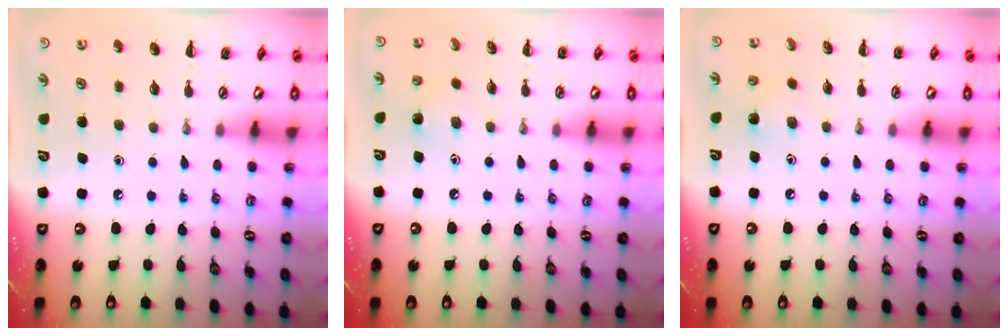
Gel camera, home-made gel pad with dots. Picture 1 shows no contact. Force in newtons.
{"total": 3.9, "press": 3.7, "slide": 1.1}
{"total": 3.9, "press": 3.7, "slide": 1.1}